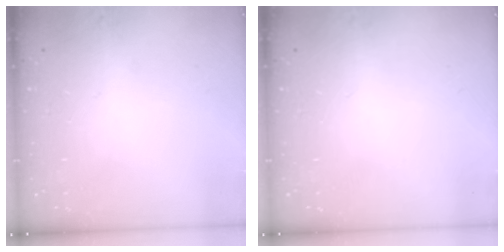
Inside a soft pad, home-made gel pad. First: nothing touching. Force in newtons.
{"total": 0.0}